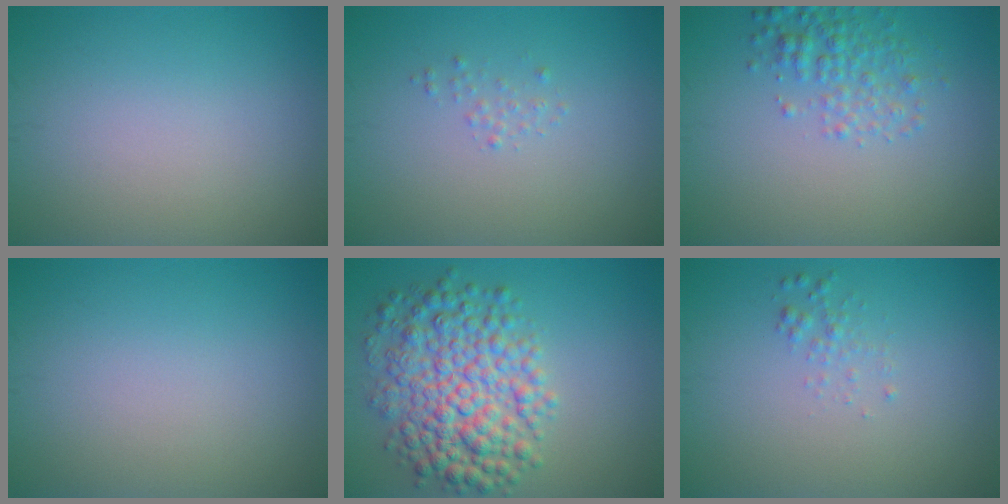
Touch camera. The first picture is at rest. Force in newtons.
{"total": 0.7, "press": 0.7, "slide": 0.1}
{"total": 2.6, "press": 2.6, "slide": 0.1}
{"total": 0.0}
{"total": 7.7, "press": 7.7, "slide": 0.1}
{"total": 1.0, "press": 1.0, "slide": 0.0}